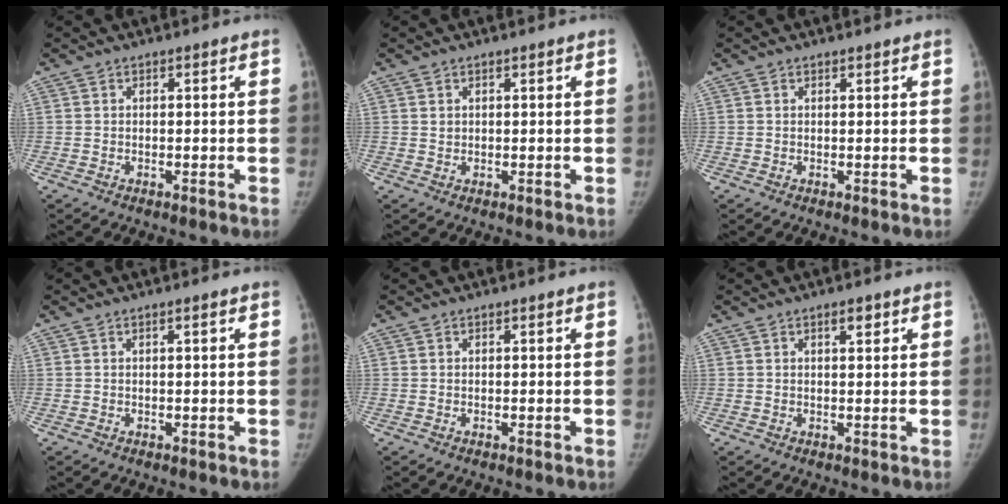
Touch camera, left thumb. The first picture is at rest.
{"total": 1.0, "force": [0.7, 0.7, 0.2], "torque": [0.010, -0.004, 0.011]}
{"total": 0.5, "force": [0.5, 0.2, 0.0], "torque": [0.003, -0.004, 0.008]}
{"total": 0.9, "force": [0.4, 0.0, 0.7], "torque": [-0.012, 0.002, 0.007]}
{"total": 0.0}
{"total": 2.0, "force": [1.2, 0.9, 1.4], "torque": [-0.011, -0.004, 0.017]}